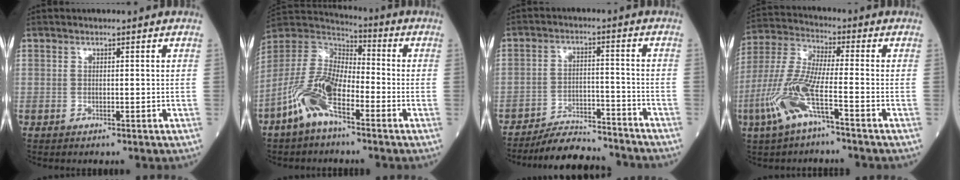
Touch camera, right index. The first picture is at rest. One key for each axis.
{"total": 12.0, "fx": -5.8, "fy": 4.5, "fz": 9.5, "tx": -0.213, "ty": 0.006, "tz": -0.117}
{"total": 11.4, "fx": -10.9, "fy": 1.7, "fz": 2.9, "tx": -0.040, "ty": 0.007, "tz": -0.170}
{"total": 11.1, "fx": -4.9, "fy": 1.4, "fz": 9.9, "tx": -0.229, "ty": 0.001, "tz": -0.101}